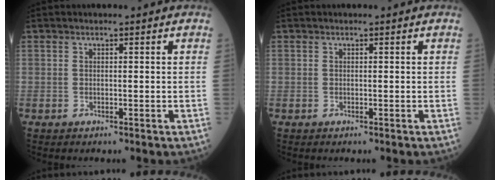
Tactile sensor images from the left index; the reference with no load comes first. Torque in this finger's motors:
{"motor_torque": [-0.01, 0.00, 0.00, -0.03]}